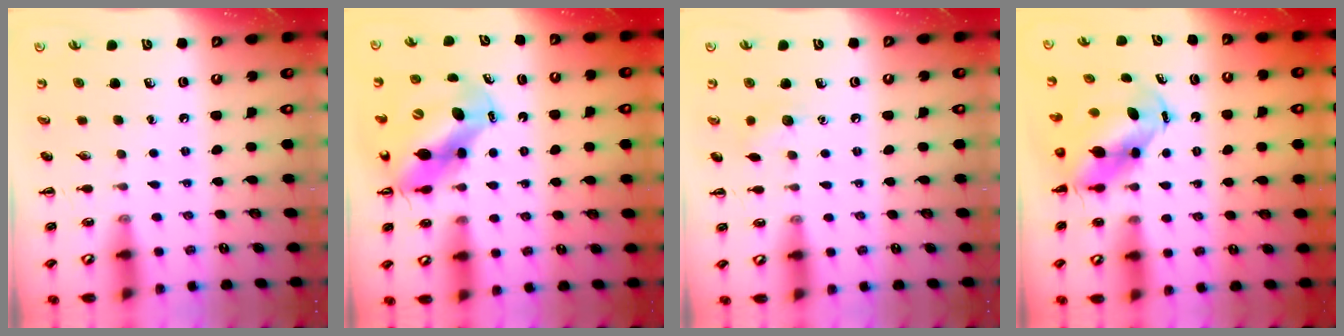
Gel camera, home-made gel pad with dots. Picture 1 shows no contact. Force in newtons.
{"total": 10.8, "press": 10.4, "slide": 2.8}
{"total": 5.6, "press": 5.4, "slide": 1.4}
{"total": 6.6, "press": 6.3, "slide": 1.8}